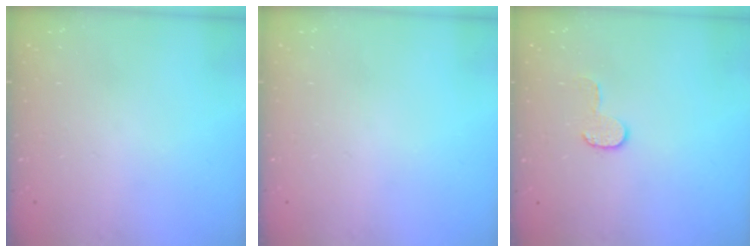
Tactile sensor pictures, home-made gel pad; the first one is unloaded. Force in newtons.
{"total": 0.0}
{"total": 5.9, "press": 5.9, "slide": 0.4}